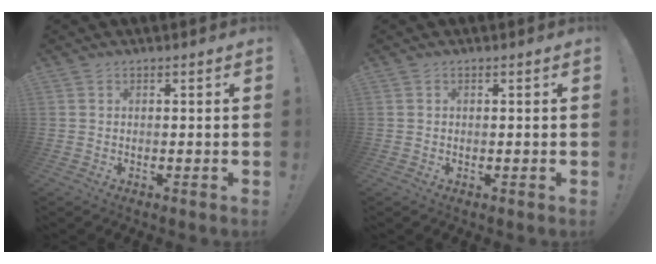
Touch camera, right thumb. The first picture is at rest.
{"total": 0.0}